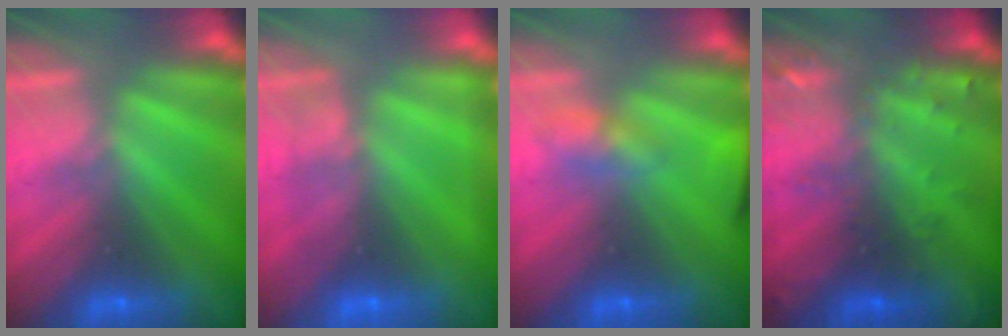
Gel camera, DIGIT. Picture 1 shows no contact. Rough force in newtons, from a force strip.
{"total": 2.2}
{"total": 4.9}
{"total": 2.9}